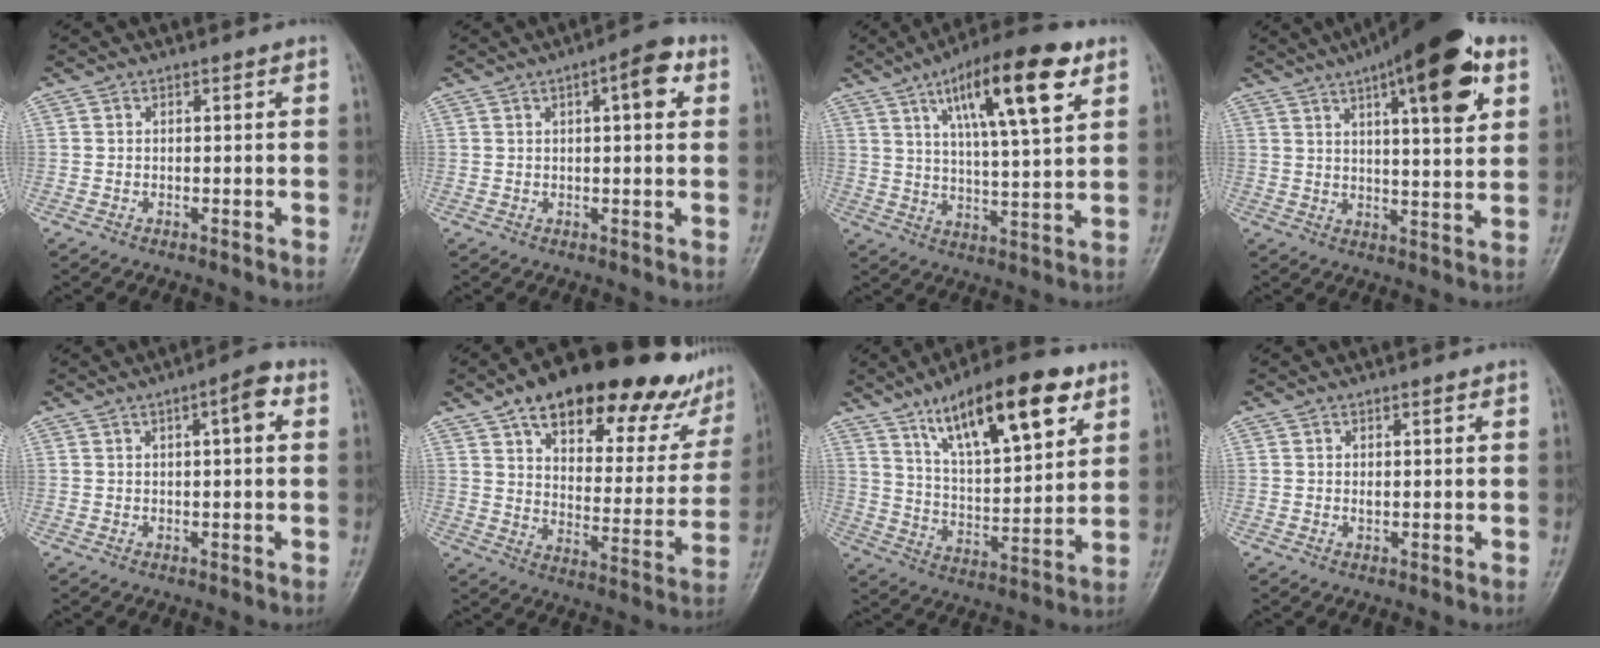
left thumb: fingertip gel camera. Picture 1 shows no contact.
{"total": 6.1, "force": [2.1, 2.1, 5.4], "torque": [-0.063, 0.007, 0.021]}
{"total": 17.3, "force": [8.3, 4.2, 14.6], "torque": [-0.222, -0.022, 0.133]}
{"total": 18.4, "force": [8.9, 5.2, 15.2], "torque": [-0.199, -0.020, 0.126]}
{"total": 4.6, "force": [1.3, 1.3, 4.2], "torque": [-0.059, 0.010, 0.015]}
{"total": 27.4, "force": [18.9, 10.7, 16.6], "torque": [-0.194, -0.051, 0.262]}
{"total": 19.6, "force": [10.9, 6.7, 14.9], "torque": [-0.208, -0.041, 0.185]}
{"total": 1.0, "force": [0.4, 0.5, 0.8], "torque": [-0.013, -0.002, 0.008]}